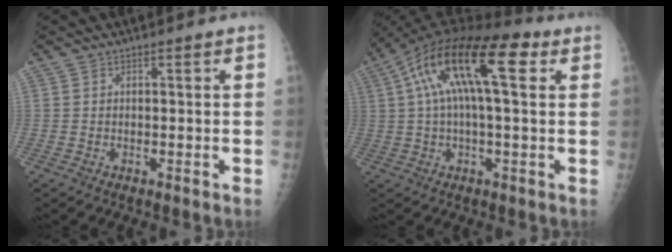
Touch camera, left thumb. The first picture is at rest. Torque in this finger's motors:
{"motor_torque": [0.16, 1.53, 2.28, -0.49, 0.54]}